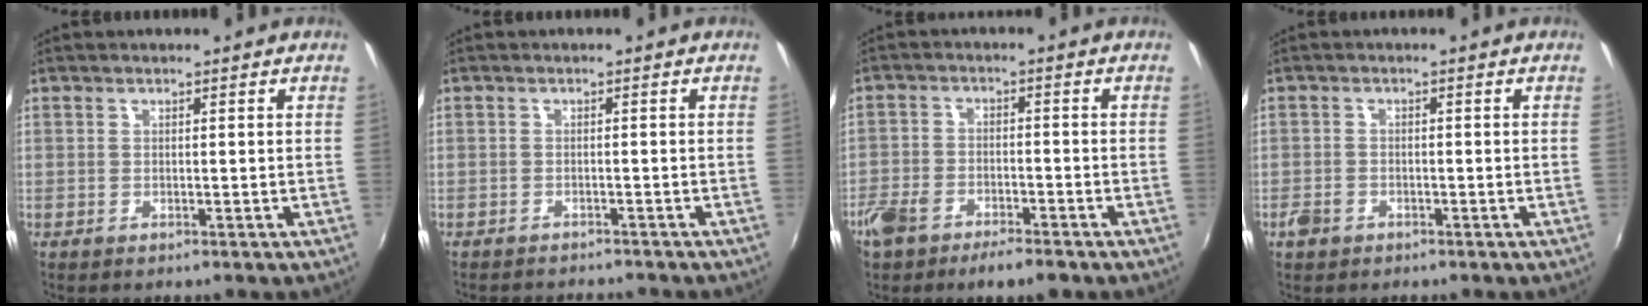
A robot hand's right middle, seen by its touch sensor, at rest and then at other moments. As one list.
[{"total": 4.7, "force": [-4.4, 0.8, 1.2], "torque": [-0.035, -0.012, -0.065]}, {"total": 8.6, "force": [-6.2, 3.6, 4.8], "torque": [-0.117, -0.013, -0.115]}, {"total": 2.8, "force": [-1.7, 1.9, 1.0], "torque": [-0.025, -0.002, -0.032]}]